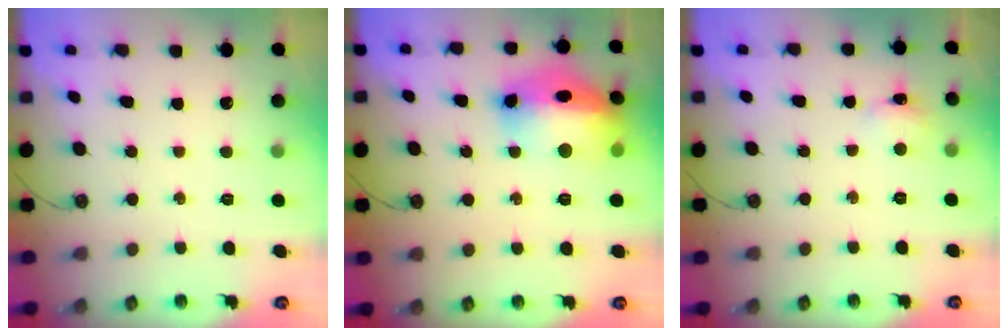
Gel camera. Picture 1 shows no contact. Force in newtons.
{"total": 21.3, "press": 19.3, "slide": 9.2}
{"total": 3.5, "press": 3.4, "slide": 0.7}